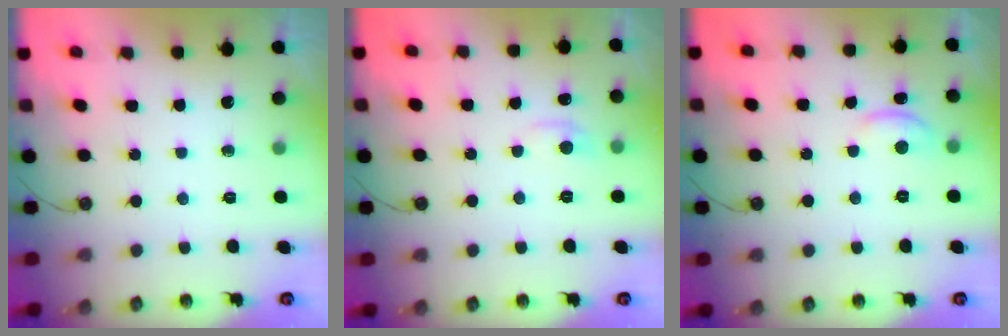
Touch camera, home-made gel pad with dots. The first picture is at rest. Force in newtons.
{"total": 1.0, "press": 0.8, "slide": 0.6}
{"total": 0.7, "press": 0.6, "slide": 0.5}